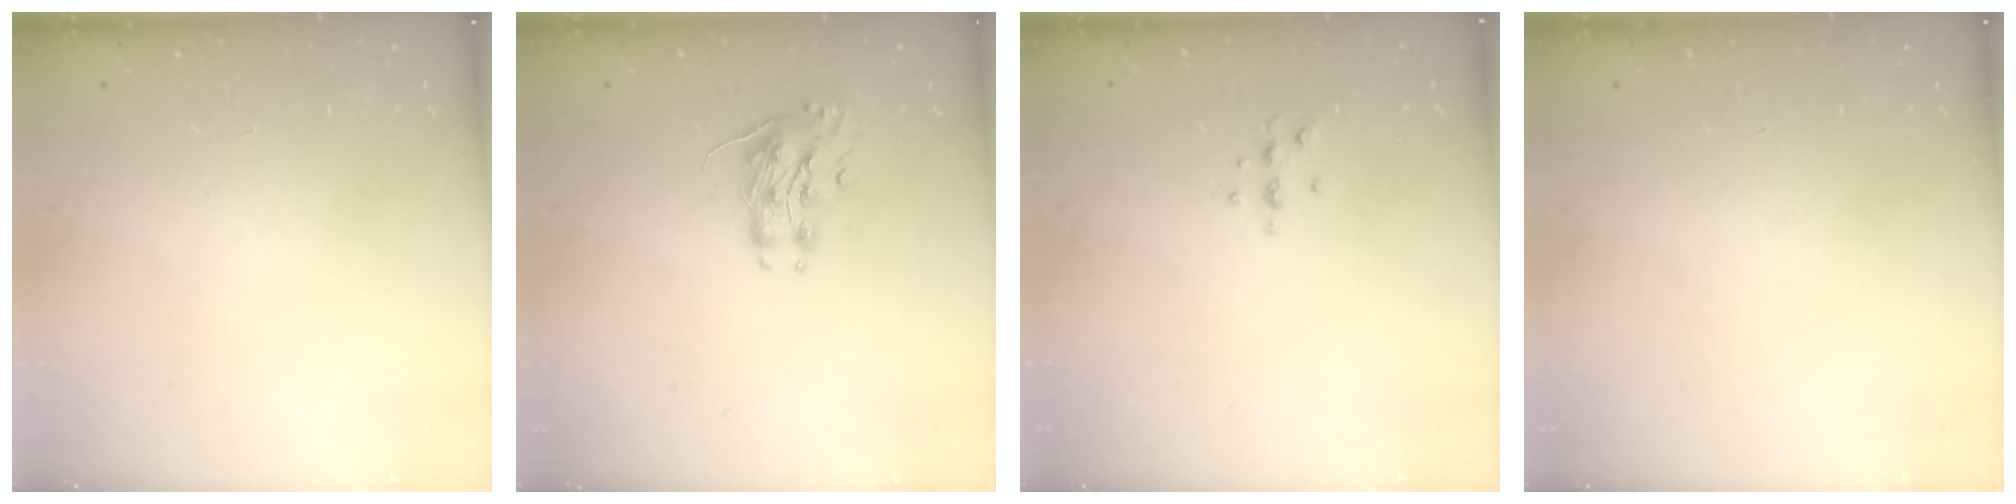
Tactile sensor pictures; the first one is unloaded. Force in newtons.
{"total": 8.2, "press": 8.1, "slide": 0.3}
{"total": 4.3, "press": 4.0, "slide": 1.4}
{"total": 0.0}